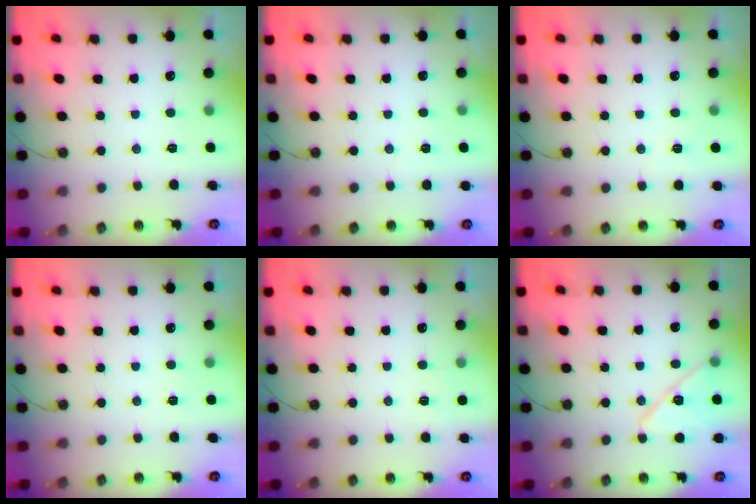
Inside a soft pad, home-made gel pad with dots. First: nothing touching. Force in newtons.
{"total": 5.4, "press": 3.7, "slide": 3.8}
{"total": 2.8, "press": 2.8, "slide": 0.3}
{"total": 2.5, "press": 1.8, "slide": 1.7}
{"total": 2.2, "press": 2.1, "slide": 0.2}
{"total": 13.3, "press": 12.7, "slide": 4.1}